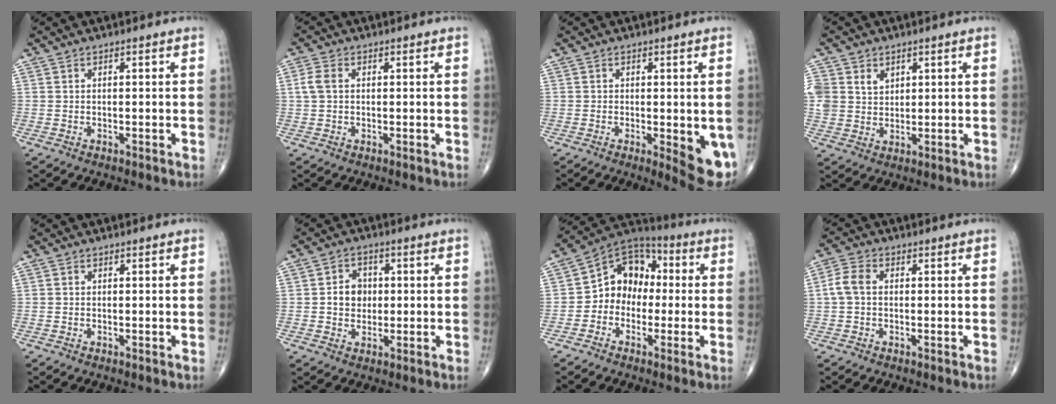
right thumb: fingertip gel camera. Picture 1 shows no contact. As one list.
[{"total": 3.1, "force": [0.4, 2.1, 2.2], "torque": [-0.056, 0.008, 0.006]}, {"total": 7.9, "force": [-1.8, 2.5, 7.3], "torque": [-0.085, -0.017, -0.020]}, {"total": 7.5, "force": [2.9, 6.2, 3.2], "torque": [-0.055, -0.005, 0.060]}, {"total": 0.0}, {"total": 5.4, "force": [0.2, 4.6, 2.9], "torque": [-0.024, 0.008, 0.000]}, {"total": 10.9, "force": [-0.9, 8.9, 6.1], "torque": [-0.059, 0.040, -0.035]}, {"total": 4.2, "force": [0.0, 2.9, 3.1], "torque": [-0.066, 0.014, -0.006]}]